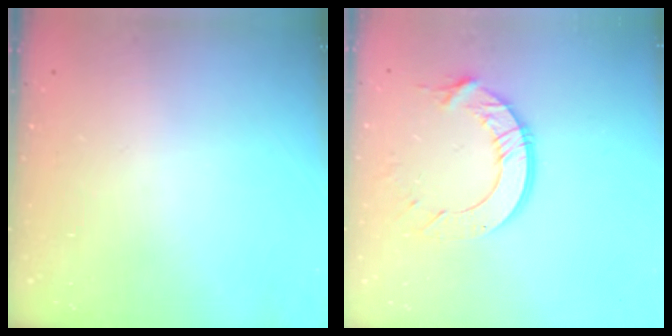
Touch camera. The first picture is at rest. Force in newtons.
{"total": 11.2, "press": 11.1, "slide": 1.3}